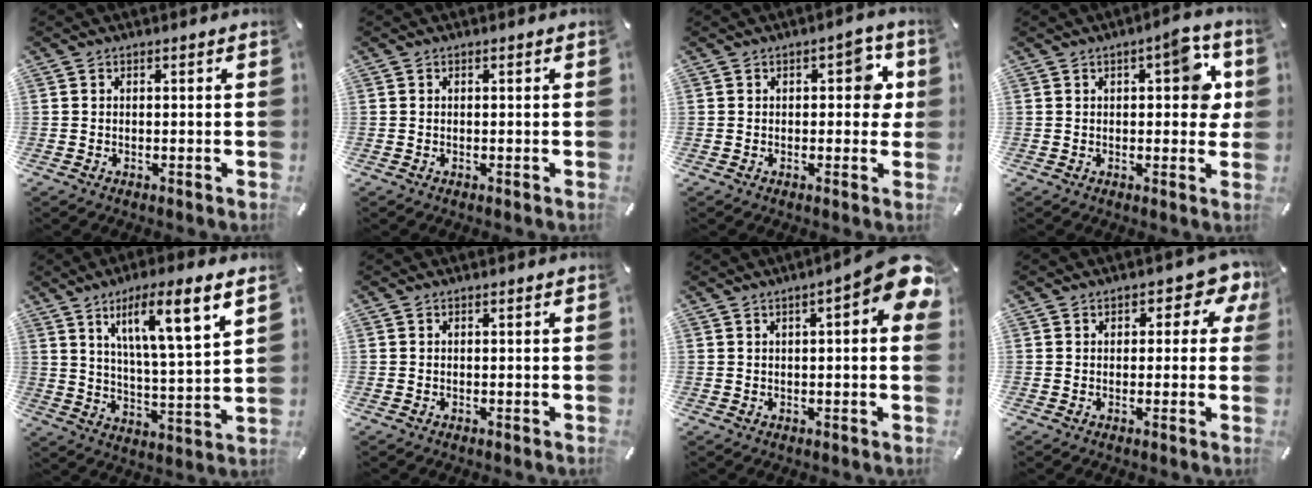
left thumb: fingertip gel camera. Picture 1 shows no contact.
{"total": 0.0}
{"total": 5.9, "force": [1.1, 3.3, 4.7], "torque": [-0.046, -0.003, 0.008]}
{"total": 8.8, "force": [2.4, 4.0, 7.5], "torque": [-0.080, -0.010, 0.030]}
{"total": 12.3, "force": [7.9, 1.5, 9.3], "torque": [-0.154, -0.043, 0.122]}
{"total": 0.0}
{"total": 8.9, "force": [3.8, 2.0, 7.8], "torque": [-0.107, -0.028, 0.061]}
{"total": 5.3, "force": [1.9, 3.3, 3.8], "torque": [-0.040, -0.005, 0.024]}